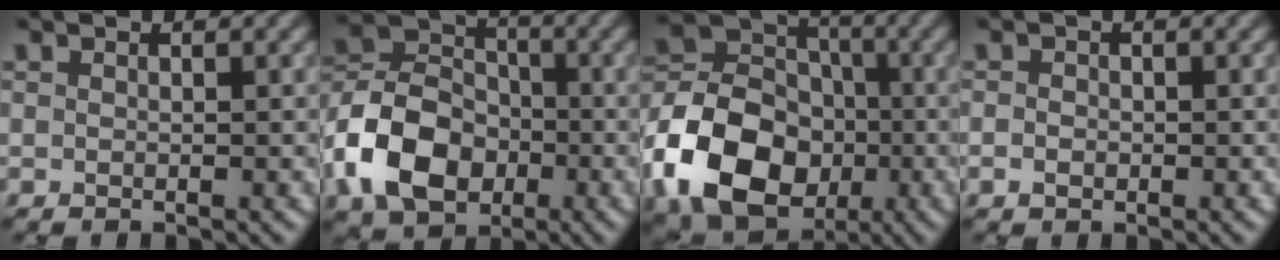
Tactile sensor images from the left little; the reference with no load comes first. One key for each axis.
{"total": 8.9, "fx": -3.3, "fy": 6.4, "fz": 5.3, "tx": -0.101, "ty": 0.008, "tz": -0.077}
{"total": 12.9, "fx": -4.5, "fy": 9.8, "fz": 7.1, "tx": -0.158, "ty": -0.003, "tz": -0.088}
{"total": 1.3, "fx": -0.2, "fy": 1.1, "fz": 0.7, "tx": -0.003, "ty": 0.006, "tz": -0.008}